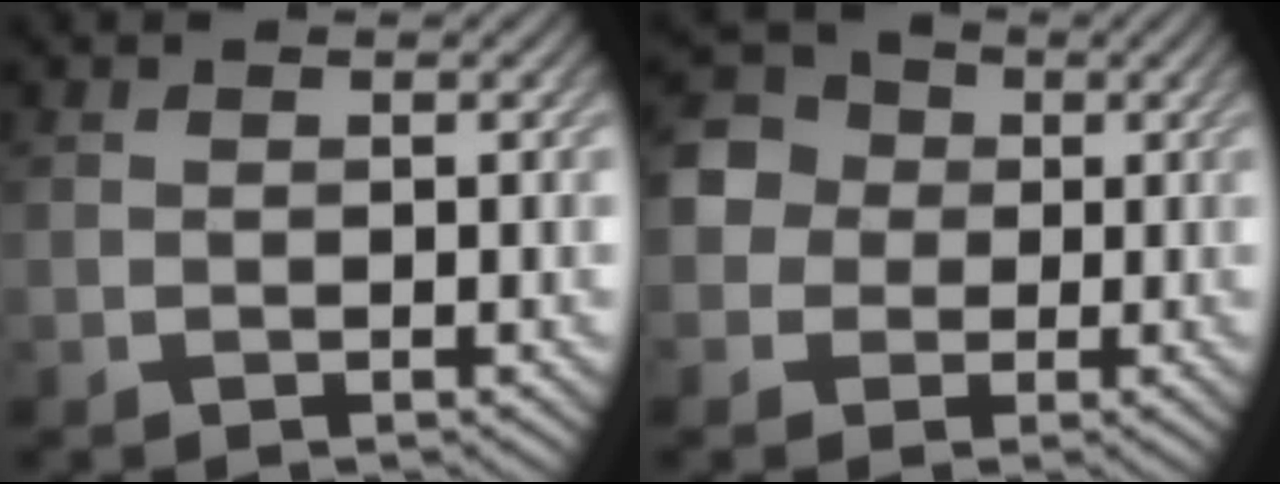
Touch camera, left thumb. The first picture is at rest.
{"total": 7.6, "force": [0.7, 7.2, 2.4], "torque": [-0.089, 0.025, -0.022]}